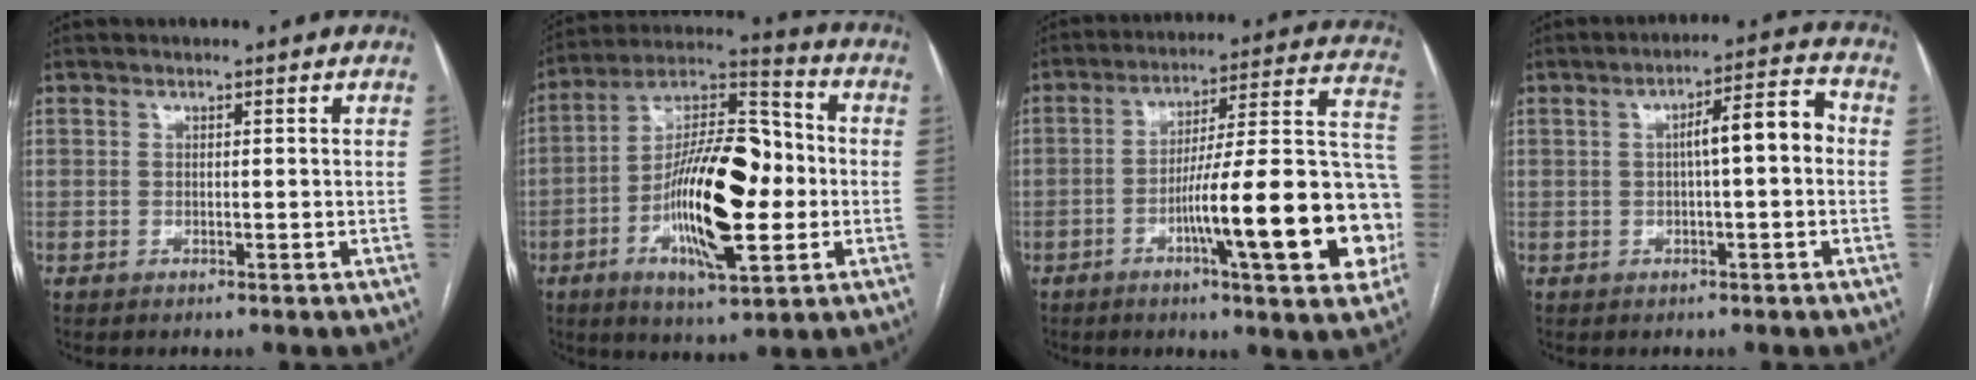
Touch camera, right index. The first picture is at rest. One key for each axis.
{"total": 19.4, "fx": -3.4, "fy": 5.8, "fz": 18.2, "tx": -0.331, "ty": 0.015, "tz": -0.055}
{"total": 22.3, "fx": -6.4, "fy": 2.0, "fz": 21.2, "tx": -0.236, "ty": 0.024, "tz": -0.088}
{"total": 6.7, "fx": 0.2, "fy": 1.2, "fz": 6.6, "tx": -0.100, "ty": 0.026, "tz": 0.002}